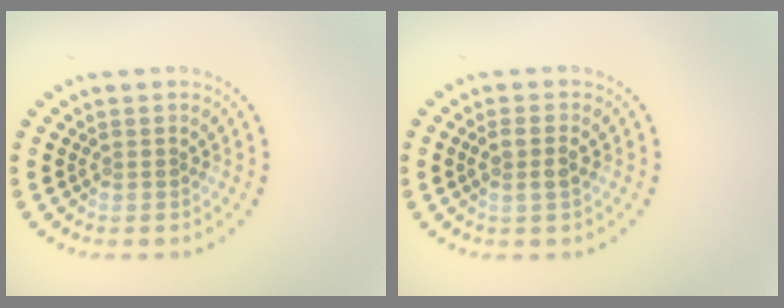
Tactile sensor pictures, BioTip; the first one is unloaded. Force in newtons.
{"total": 1.8, "press": 1.7, "slide": 0.6}